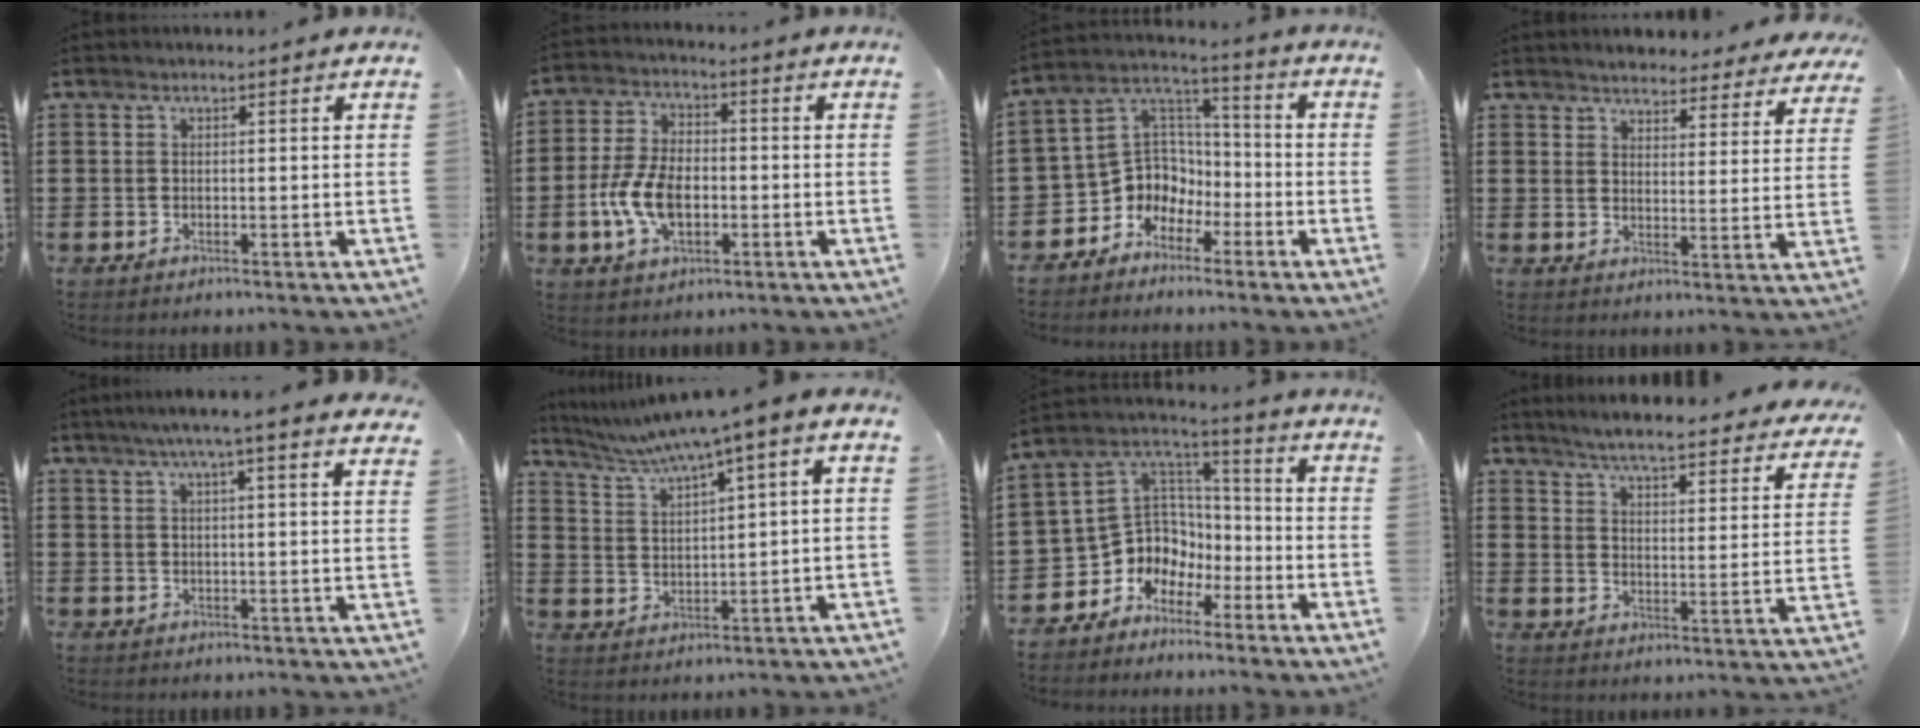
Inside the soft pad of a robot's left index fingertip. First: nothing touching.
{"total": 8.5, "force": [-2.1, 4.9, 6.7], "torque": [-0.163, -0.001, -0.045]}
{"total": 6.7, "force": [-2.9, 6.1, 0.5], "torque": [-0.049, -0.012, -0.060]}
{"total": 3.8, "force": [3.8, 0.4, 0.0], "torque": [-0.018, -0.018, 0.068]}
{"total": 4.5, "force": [3.6, -0.2, 2.7], "torque": [-0.062, -0.005, 0.063]}
{"total": 5.1, "force": [3.6, -0.1, 3.6], "torque": [-0.084, -0.018, 0.056]}
{"total": 7.4, "force": [-3.0, 6.7, 0.8], "torque": [-0.054, -0.016, -0.058]}
{"total": 5.0, "force": [4.8, -0.3, 1.6], "torque": [-0.054, -0.036, 0.077]}